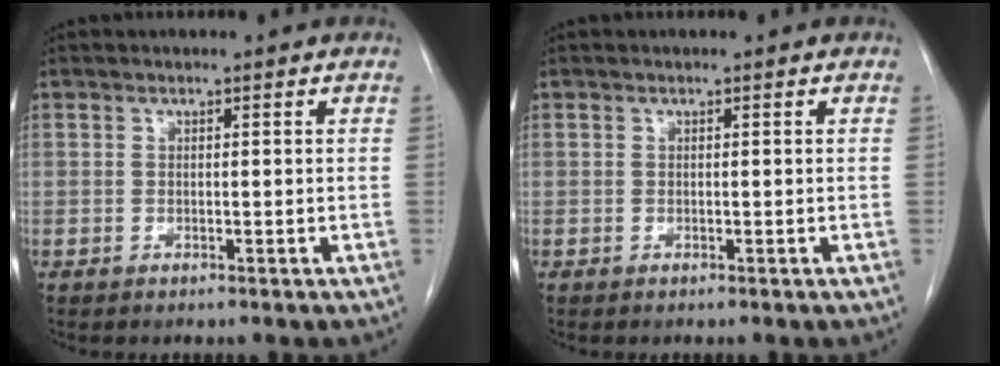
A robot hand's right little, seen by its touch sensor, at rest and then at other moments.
{"total": 0.0}